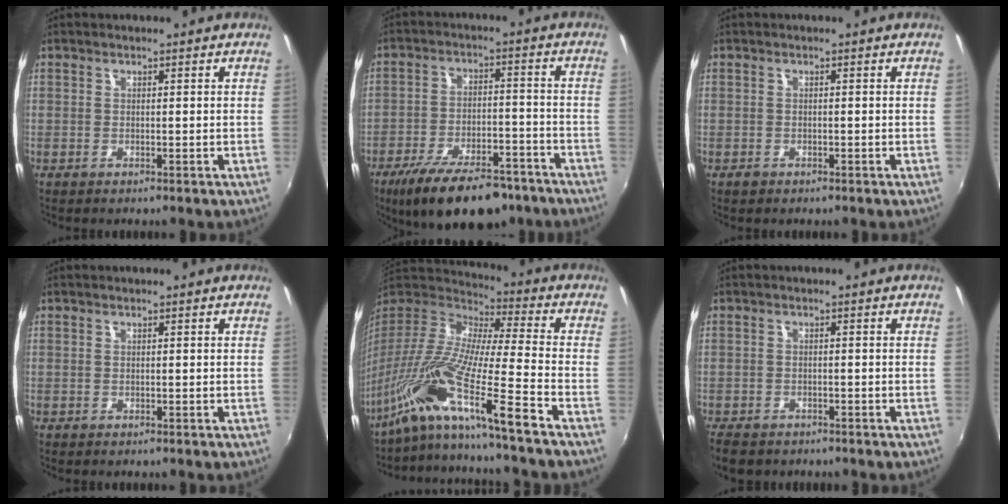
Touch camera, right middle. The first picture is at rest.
{"total": 18.7, "force": [-13.9, 7.0, 10.3], "torque": [-0.193, -0.025, -0.204]}
{"total": 1.1, "force": [-0.8, 0.7, 0.3], "torque": [-0.008, -0.002, -0.012]}
{"total": 0.0}
{"total": 19.5, "force": [-13.7, -1.5, 13.8], "torque": [-0.240, -0.041, -0.263]}
{"total": 5.8, "force": [-4.5, 2.8, 2.3], "torque": [-0.066, -0.023, -0.076]}